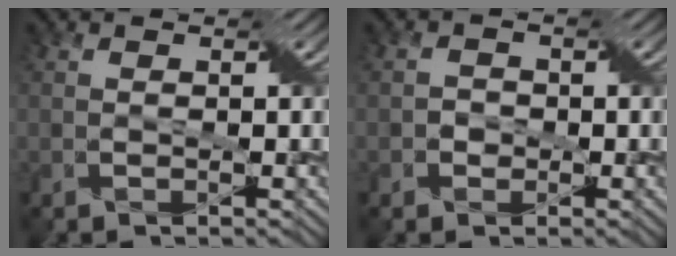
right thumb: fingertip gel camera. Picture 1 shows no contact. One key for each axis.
{"total": 1.5, "fx": -0.4, "fy": 1.4, "fz": 0.3, "tx": 0.001, "ty": 0.002, "tz": -0.010}